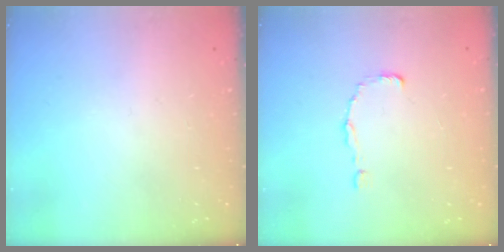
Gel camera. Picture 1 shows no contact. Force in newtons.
{"total": 0.0}